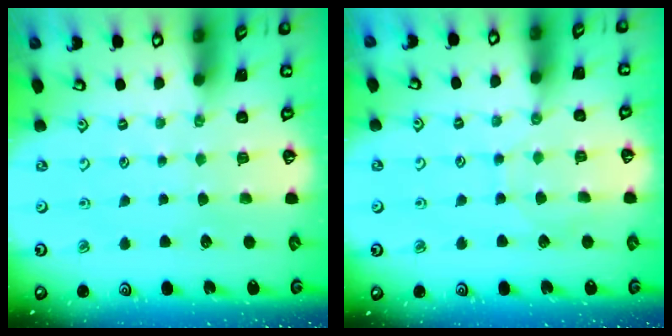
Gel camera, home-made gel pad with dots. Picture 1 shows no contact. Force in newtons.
{"total": 3.9, "press": 3.9, "slide": 0.5}